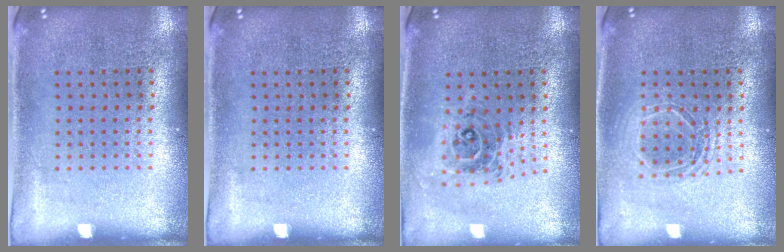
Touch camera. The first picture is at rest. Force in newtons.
{"total": 0.0}
{"total": 0.9, "press": 0.8, "slide": 0.2}
{"total": 1.7, "press": 1.4, "slide": 0.9}